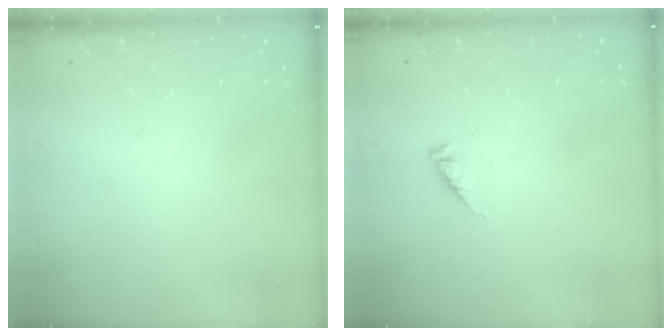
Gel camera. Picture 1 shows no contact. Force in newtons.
{"total": 1.9, "press": 1.9, "slide": 0.4}